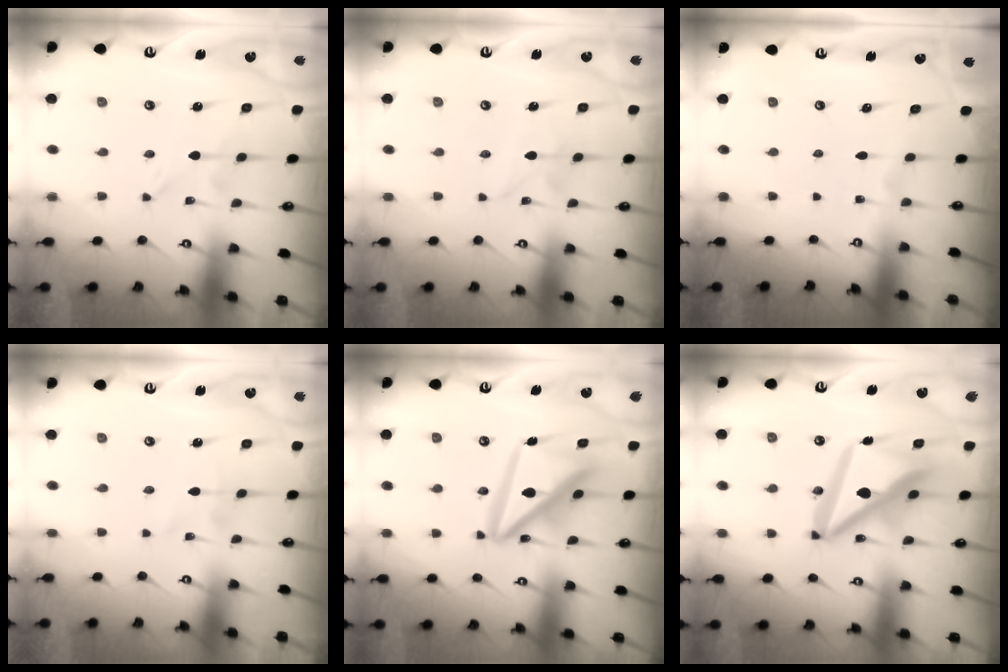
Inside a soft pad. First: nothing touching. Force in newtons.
{"total": 1.6, "press": 1.6, "slide": 0.1}
{"total": 0.0}
{"total": 2.5, "press": 2.5, "slide": 0.2}
{"total": 16.0, "press": 15.9, "slide": 2.1}
{"total": 15.8, "press": 15.7, "slide": 1.7}